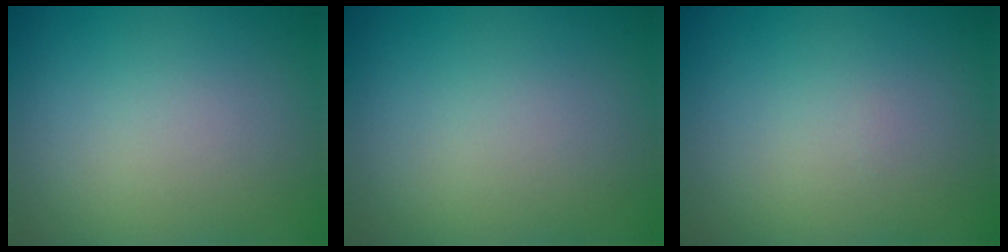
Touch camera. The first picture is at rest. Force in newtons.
{"total": 0.0}
{"total": 0.0}